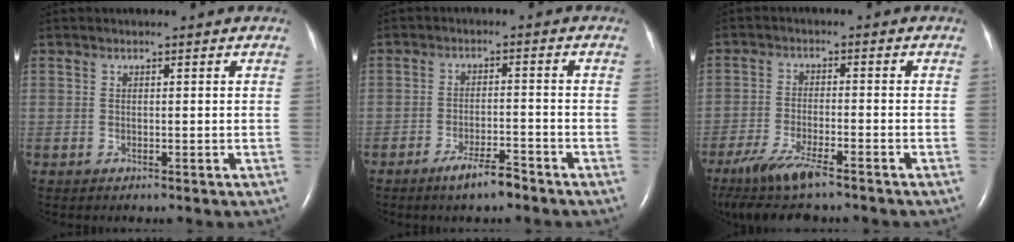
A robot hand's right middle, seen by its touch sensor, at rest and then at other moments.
{"total": 4.7, "force": [-3.6, 0.6, 2.9], "torque": [-0.055, -0.003, -0.064]}
{"total": 8.9, "force": [-6.6, 1.3, 5.8], "torque": [-0.117, -0.025, -0.116]}